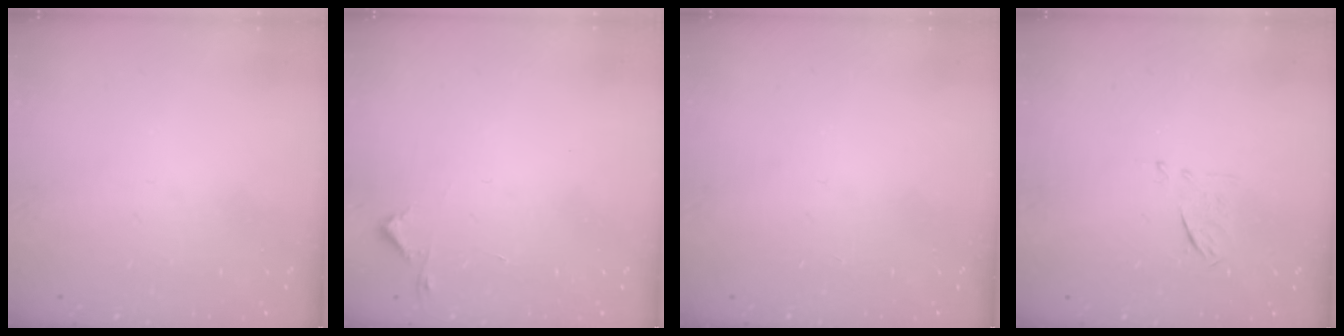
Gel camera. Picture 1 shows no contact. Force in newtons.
{"total": 2.7, "press": 2.6, "slide": 0.4}
{"total": 0.0}
{"total": 5.1, "press": 5.0, "slide": 1.1}